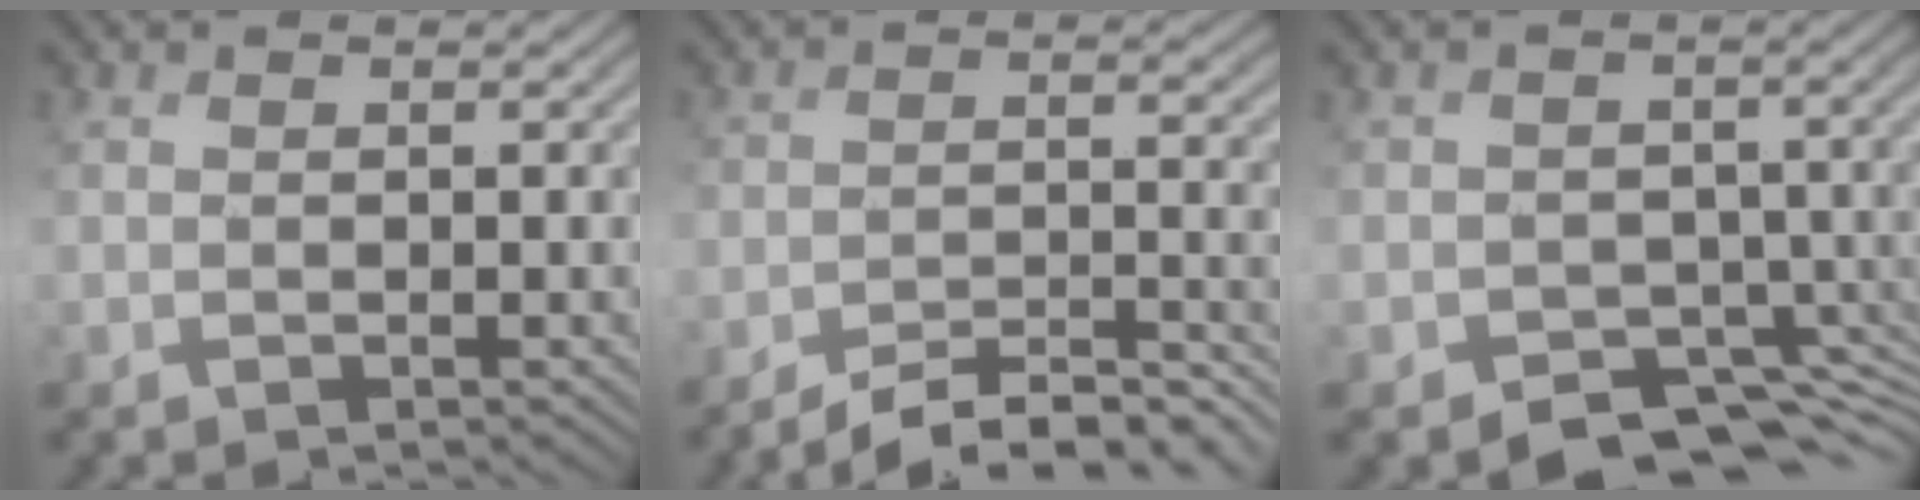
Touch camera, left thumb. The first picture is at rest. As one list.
[{"total": 7.3, "force": [-6.9, 0.9, 2.1], "torque": [-0.024, 0.001, -0.109]}, {"total": 5.9, "force": [-3.4, 4.4, 1.8], "torque": [-0.017, -0.036, -0.056]}]